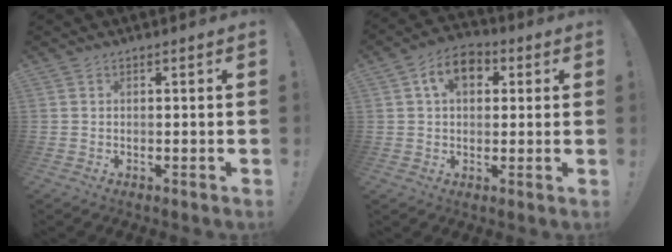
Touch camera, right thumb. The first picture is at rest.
{"total": 9.8, "force": [3.0, 6.7, 6.5], "torque": [-0.105, 0.017, 0.055]}